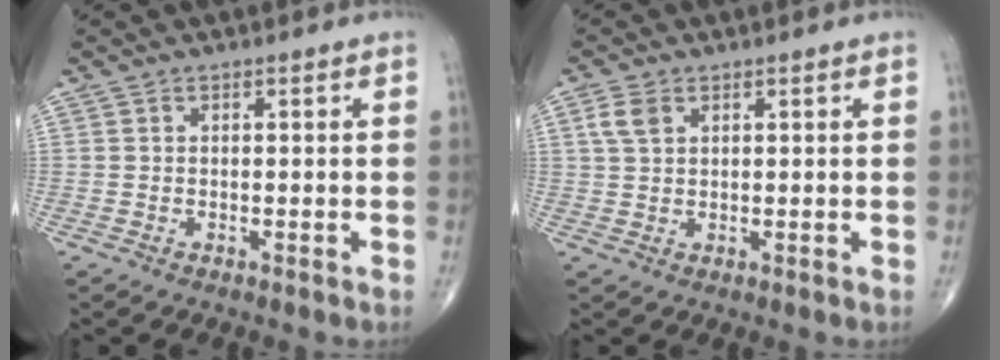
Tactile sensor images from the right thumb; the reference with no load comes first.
{"total": 3.5, "force": [1.5, 2.3, 2.2], "torque": [-0.045, 0.005, 0.033]}